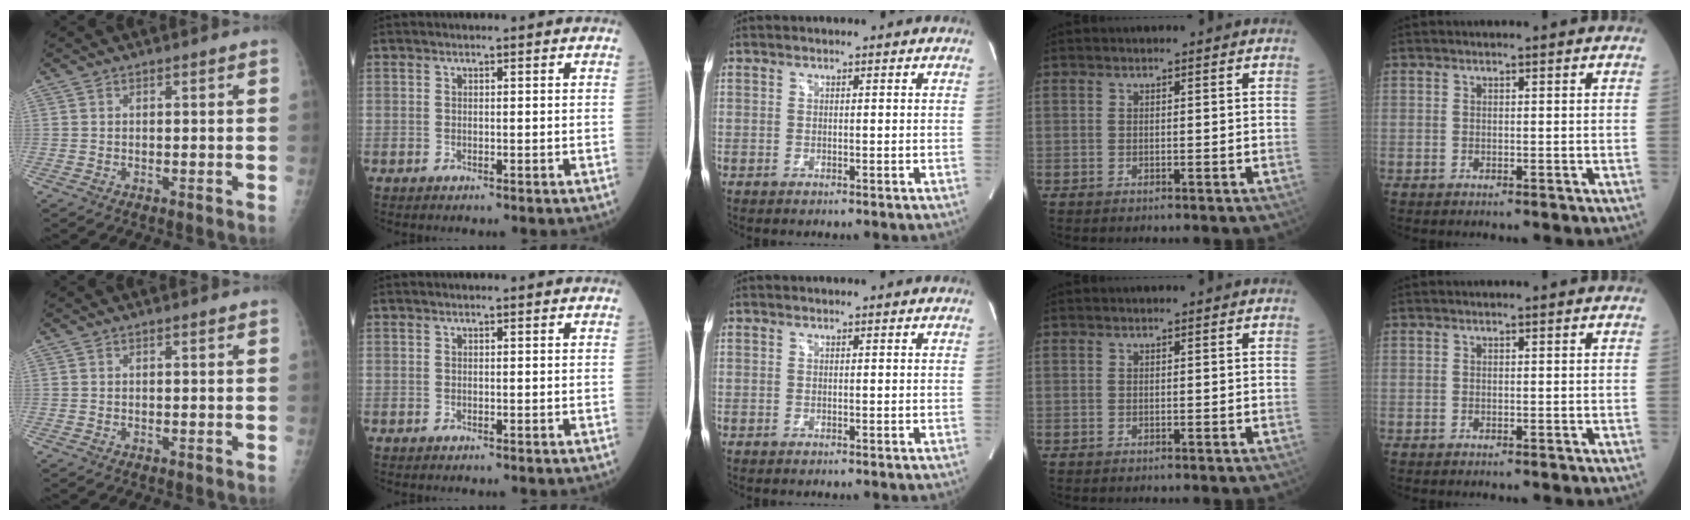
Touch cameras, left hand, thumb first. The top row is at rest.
{}